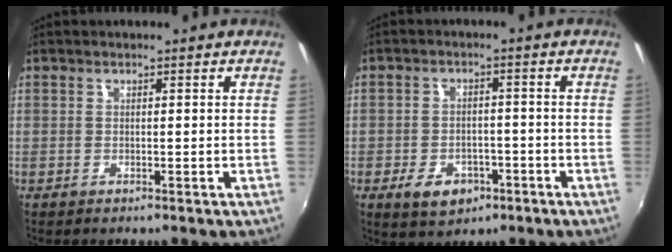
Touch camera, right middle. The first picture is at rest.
{"total": 7.1, "force": [-3.8, 4.7, 3.8], "torque": [-0.094, -0.002, -0.052]}